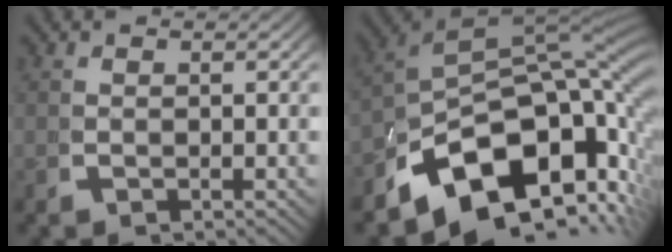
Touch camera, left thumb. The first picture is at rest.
{"total": 20.8, "force": [-2.5, 13.6, 15.6], "torque": [-0.256, -0.042, -0.027]}